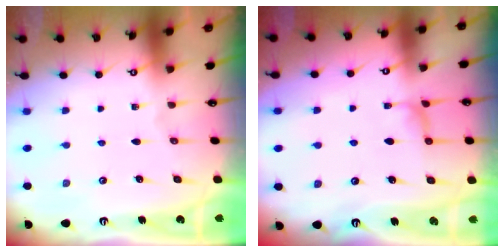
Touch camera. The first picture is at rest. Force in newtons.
{"total": 1.7, "press": 1.5, "slide": 0.8}